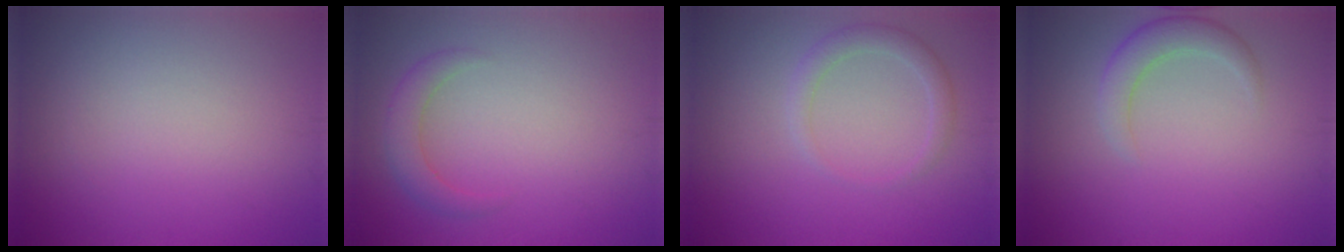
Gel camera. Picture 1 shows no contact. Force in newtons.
{"total": 2.2, "press": 2.2, "slide": 0.1}
{"total": 1.9, "press": 1.9, "slide": 0.1}
{"total": 2.6, "press": 2.6, "slide": 0.1}